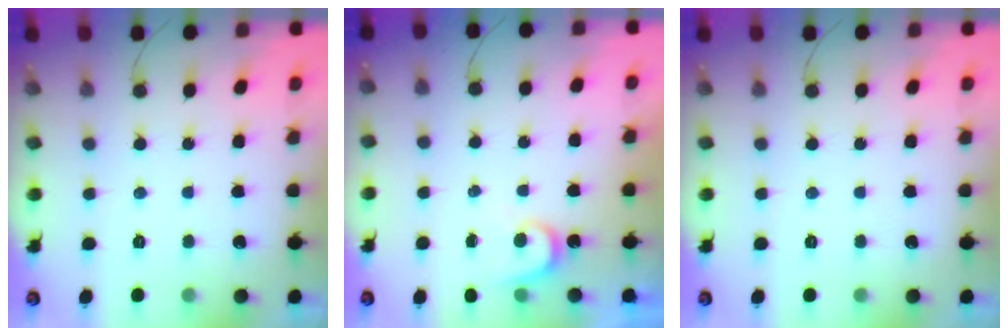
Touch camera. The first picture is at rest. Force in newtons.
{"total": 3.4, "press": 3.3, "slide": 0.3}
{"total": 0.0}